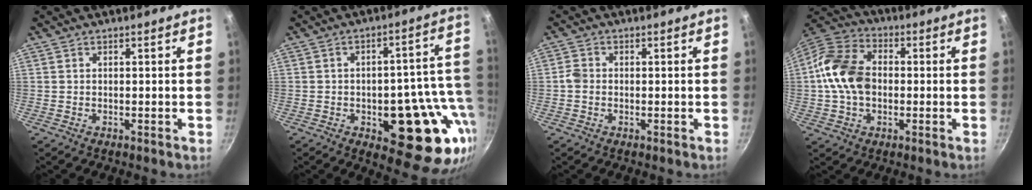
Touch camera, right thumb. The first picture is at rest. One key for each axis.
{"total": 20.2, "fx": -4.9, "fy": 9.6, "fz": 17.1, "tx": -0.148, "ty": 0.010, "tz": -0.060}
{"total": 2.0, "fx": -0.6, "fy": 1.6, "fz": 1.0, "tx": -0.020, "ty": 0.009, "tz": -0.017}
{"total": 13.2, "fx": -0.6, "fy": 9.9, "fz": 8.7, "tx": -0.131, "ty": 0.028, "tz": -0.032}